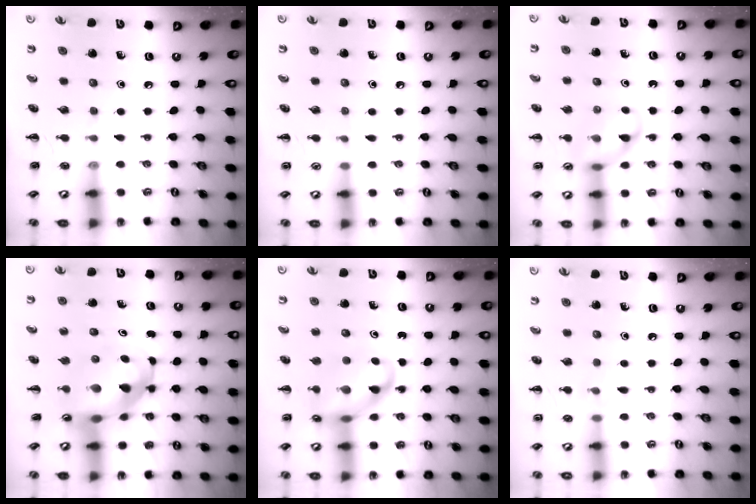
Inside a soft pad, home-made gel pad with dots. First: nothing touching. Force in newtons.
{"total": 2.9, "press": 2.8, "slide": 1.0}
{"total": 11.1, "press": 11.0, "slide": 1.3}
{"total": 10.5, "press": 10.0, "slide": 3.0}
{"total": 15.1, "press": 14.7, "slide": 3.4}
{"total": 6.2, "press": 6.1, "slide": 1.3}